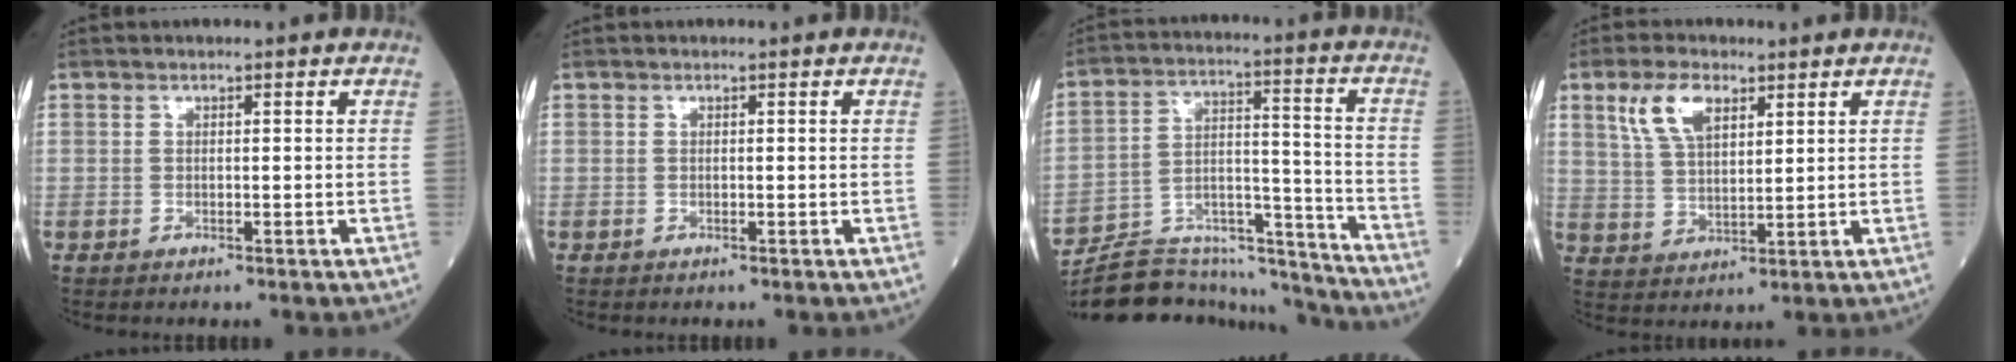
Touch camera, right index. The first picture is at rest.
{"total": 0.0}
{"total": 19.6, "force": [-19.1, 2.8, 3.4], "torque": [-0.074, 0.040, -0.296]}
{"total": 7.5, "force": [4.0, 3.4, 5.3], "torque": [-0.114, 0.012, 0.082]}